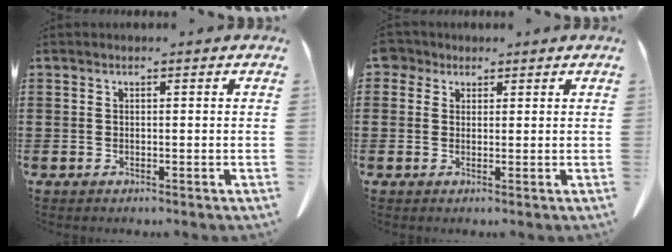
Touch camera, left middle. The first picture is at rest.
{"total": 2.4, "force": [1.5, 1.7, 0.7], "torque": [-0.016, 0.004, 0.026]}